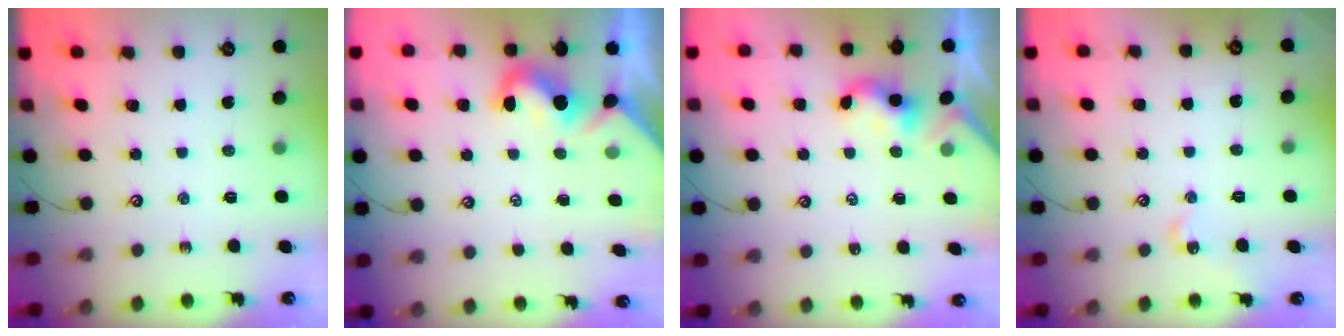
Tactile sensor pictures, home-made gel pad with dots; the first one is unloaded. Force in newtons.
{"total": 2.0, "press": 1.9, "slide": 0.5}
{"total": 2.0, "press": 2.0, "slide": 0.2}
{"total": 1.7, "press": 1.6, "slide": 0.6}